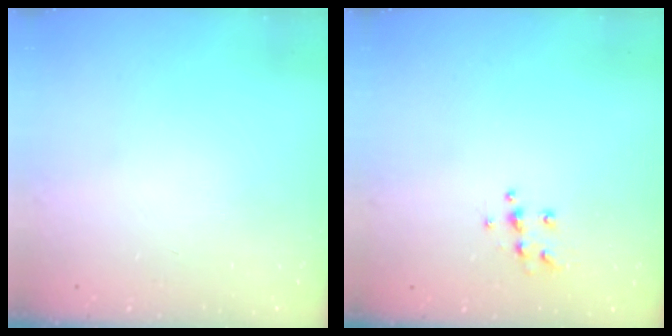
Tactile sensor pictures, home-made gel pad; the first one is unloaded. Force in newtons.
{"total": 6.4, "press": 6.4, "slide": 0.6}